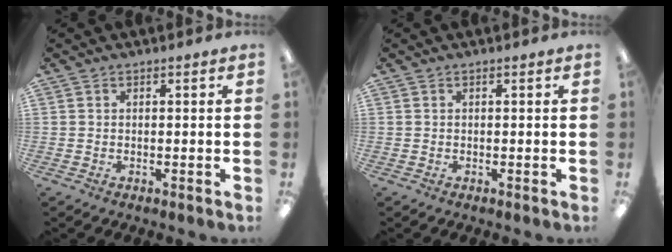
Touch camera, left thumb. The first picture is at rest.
{"total": 0.0}